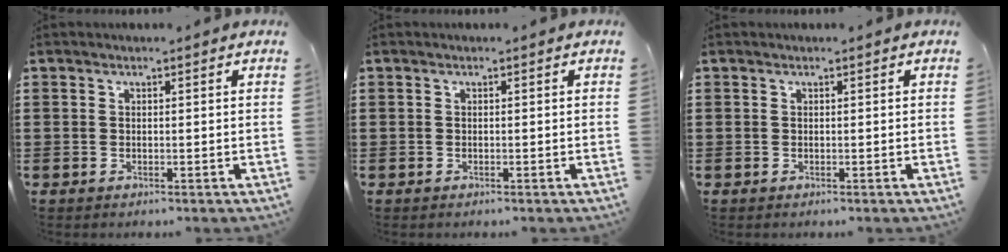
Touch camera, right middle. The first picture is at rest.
{"total": 0.0}
{"total": 0.0}